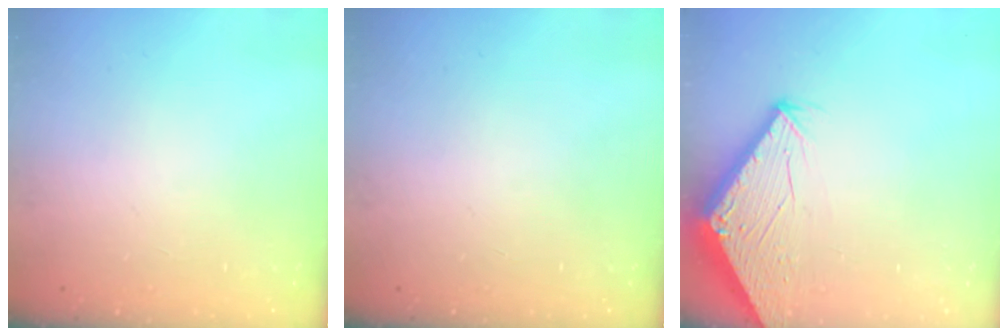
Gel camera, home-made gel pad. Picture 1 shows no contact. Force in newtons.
{"total": 0.0}
{"total": 2.7, "press": 2.7, "slide": 0.1}